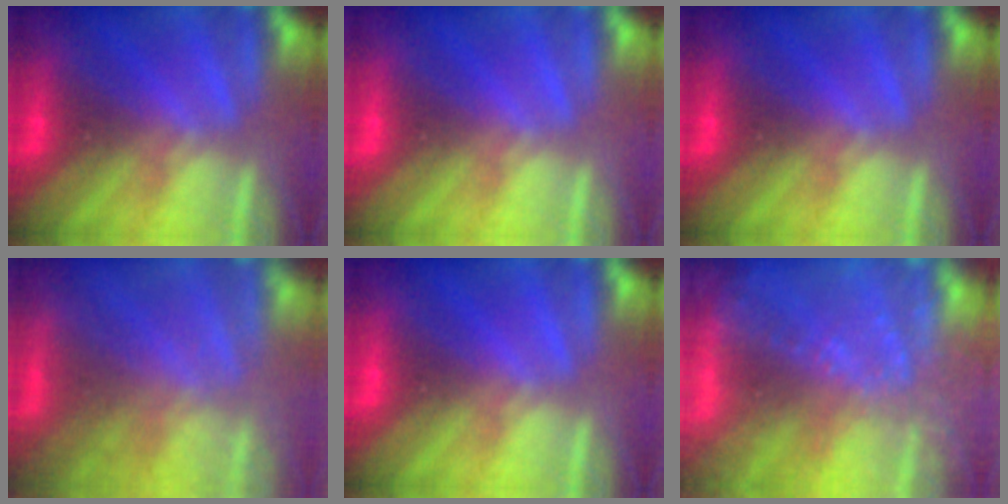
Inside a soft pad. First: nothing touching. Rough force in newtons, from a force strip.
{"total": 0.0}
{"total": 0.0}
{"total": 7.5}
{"total": 0.0}
{"total": 9.5}